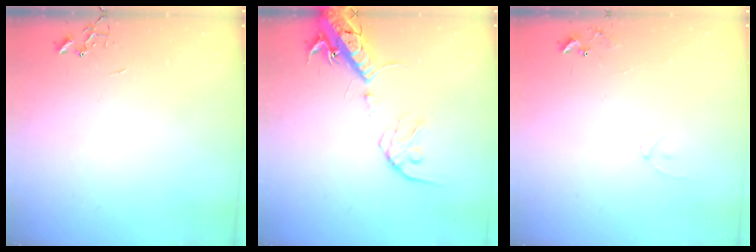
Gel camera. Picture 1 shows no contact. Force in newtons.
{"total": 16.5, "press": 16.2, "slide": 3.6}
{"total": 7.8, "press": 7.7, "slide": 0.5}